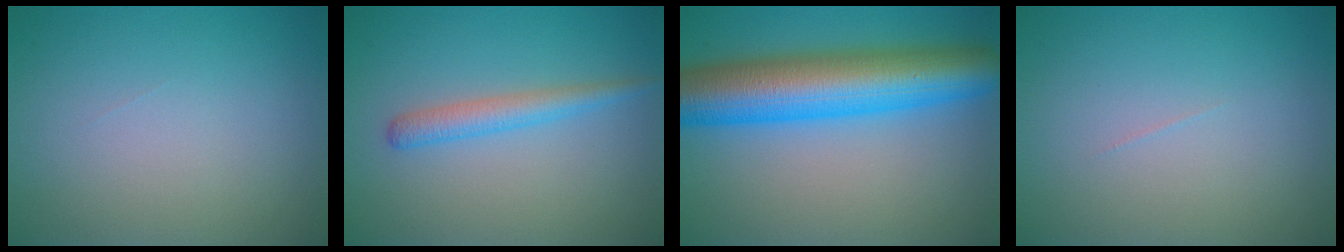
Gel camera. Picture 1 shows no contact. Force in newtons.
{"total": 2.4, "press": 2.4, "slide": 0.2}
{"total": 11.1, "press": 11.1, "slide": 0.2}
{"total": 0.0}